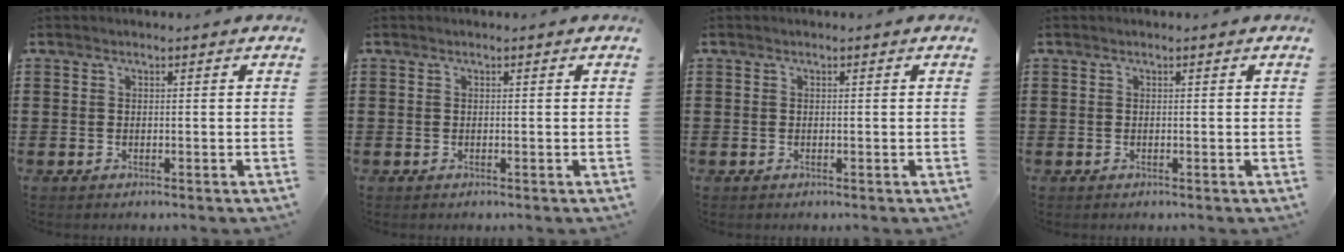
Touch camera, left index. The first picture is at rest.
{"total": 0.0}
{"total": 0.0}
{"total": 0.0}